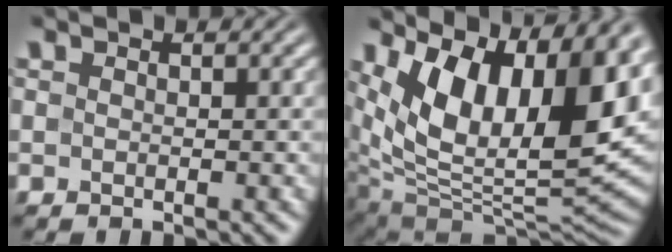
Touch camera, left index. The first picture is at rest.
{"total": 14.8, "force": [5.9, 7.9, 11.1], "torque": [-0.188, 0.010, 0.102]}